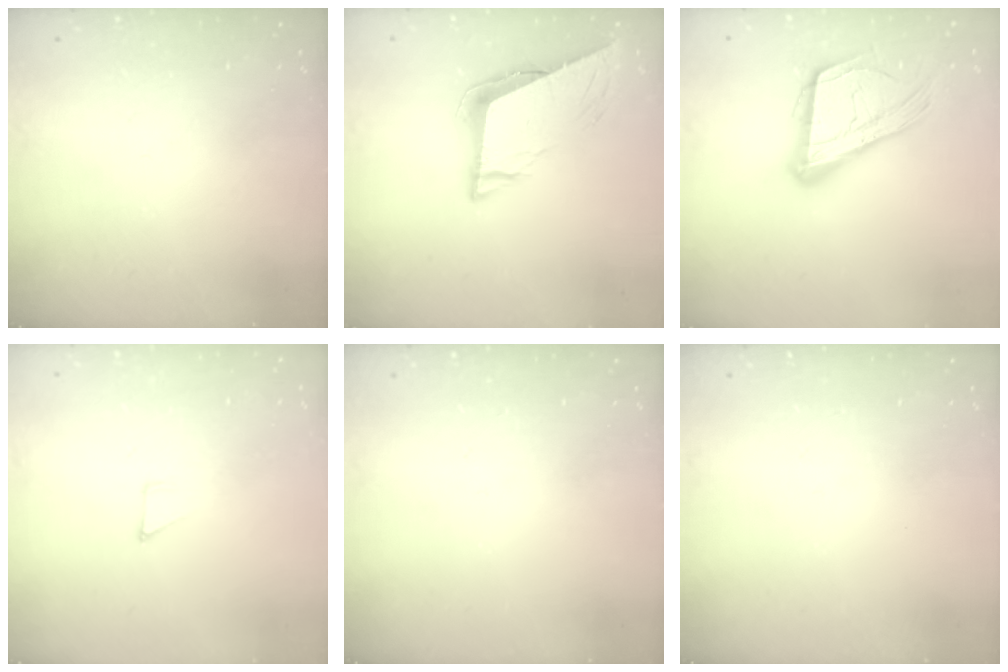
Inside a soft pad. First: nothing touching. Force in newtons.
{"total": 8.4, "press": 8.4, "slide": 0.8}
{"total": 18.8, "press": 18.7, "slide": 2.4}
{"total": 2.8, "press": 2.8, "slide": 0.2}
{"total": 0.0}
{"total": 0.0}